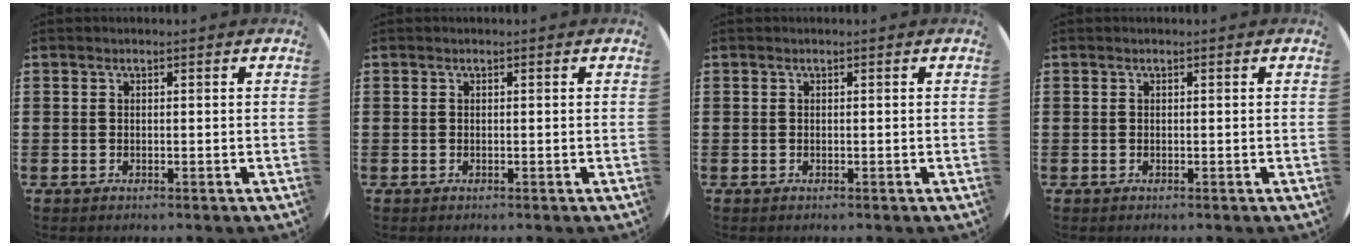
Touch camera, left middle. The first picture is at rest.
{"total": 0.0}
{"total": 0.0}
{"total": 0.0}